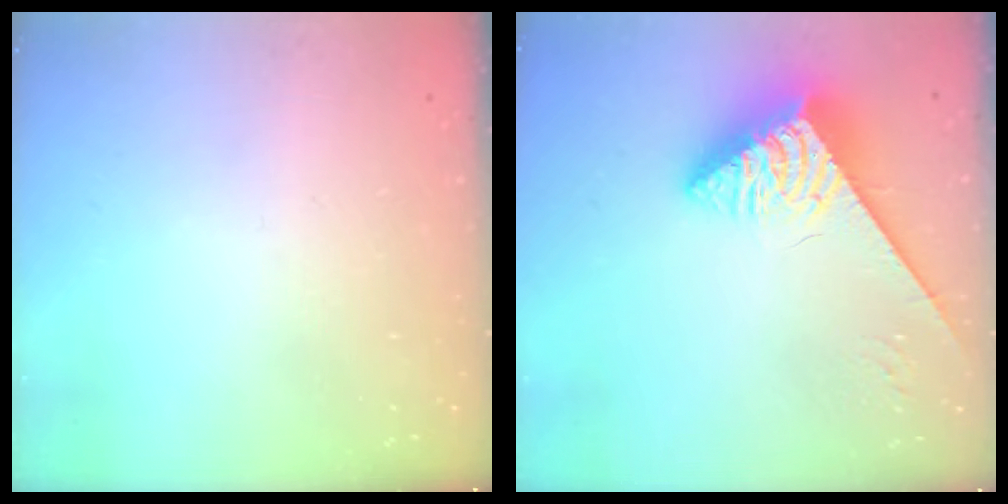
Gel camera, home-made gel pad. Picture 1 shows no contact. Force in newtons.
{"total": 4.8, "press": 4.8, "slide": 0.5}